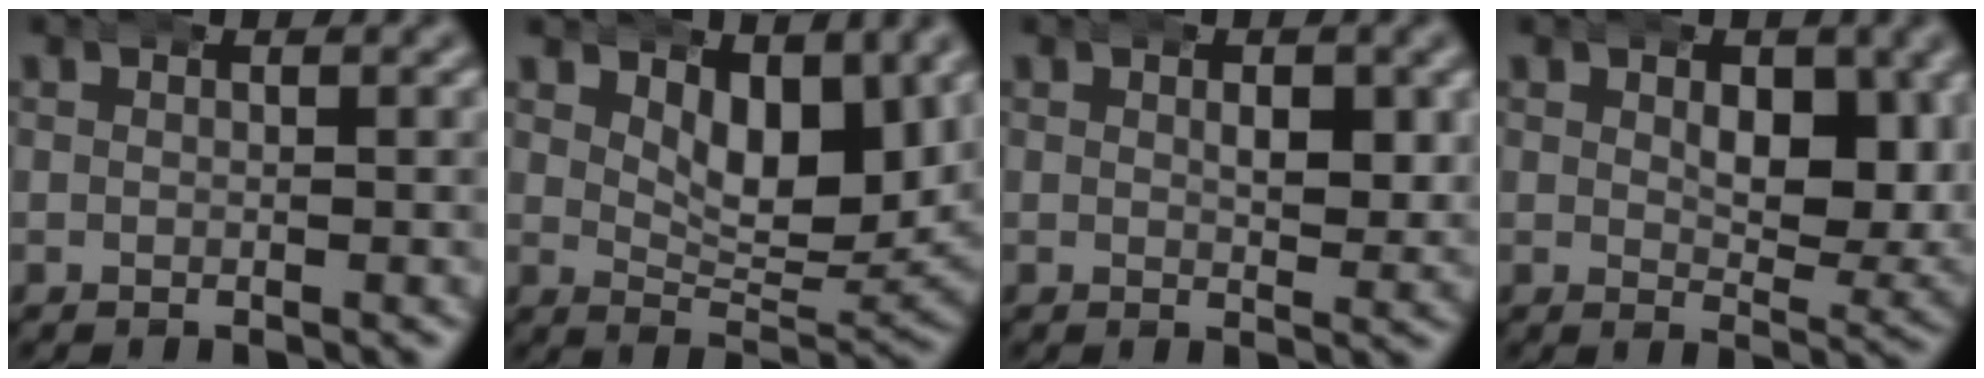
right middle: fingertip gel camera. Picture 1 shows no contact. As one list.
[{"total": 6.1, "force": [2.9, 2.5, 4.8], "torque": [-0.069, -0.021, 0.051]}, {"total": 2.4, "force": [0.8, 1.1, 2.0], "torque": [-0.024, -0.005, 0.010]}, {"total": 5.3, "force": [1.7, 2.8, 4.1], "torque": [-0.060, -0.016, 0.029]}]